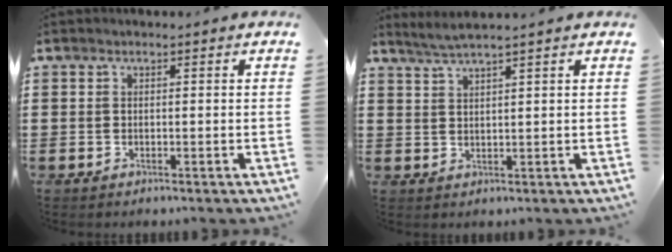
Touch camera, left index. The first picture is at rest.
{"total": 2.4, "force": [2.1, -0.5, 1.1], "torque": [-0.027, 0.000, 0.039]}